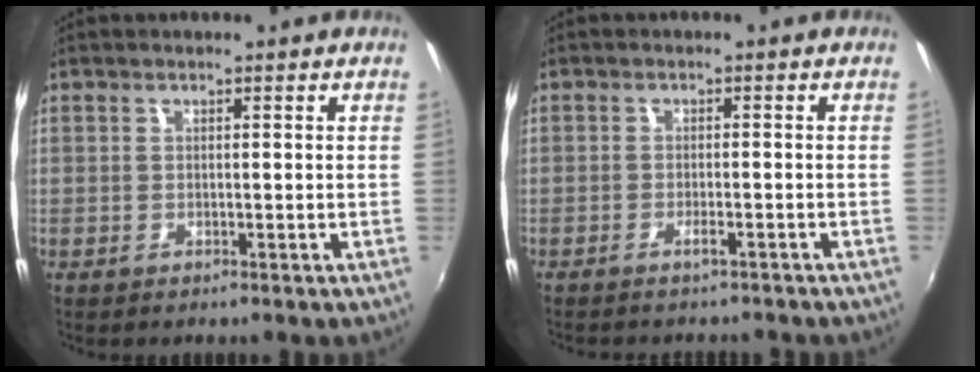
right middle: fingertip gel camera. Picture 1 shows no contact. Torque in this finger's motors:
{"motor_torque": [0.32, -0.44, 0.07, 0.05]}